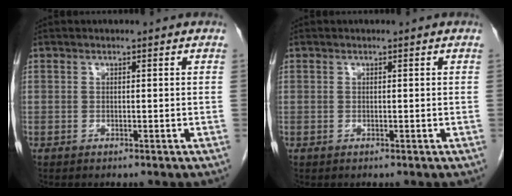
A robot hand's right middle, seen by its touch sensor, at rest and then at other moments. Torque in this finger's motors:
{"motor_torque": [-0.05, 0.07, 0.00, 0.00]}